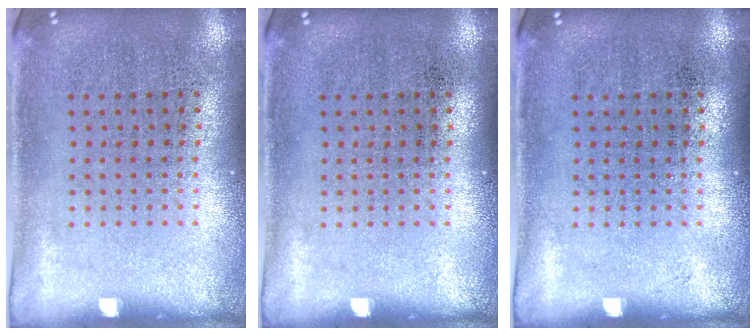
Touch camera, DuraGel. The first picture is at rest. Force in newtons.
{"total": 0.0}
{"total": 0.0}